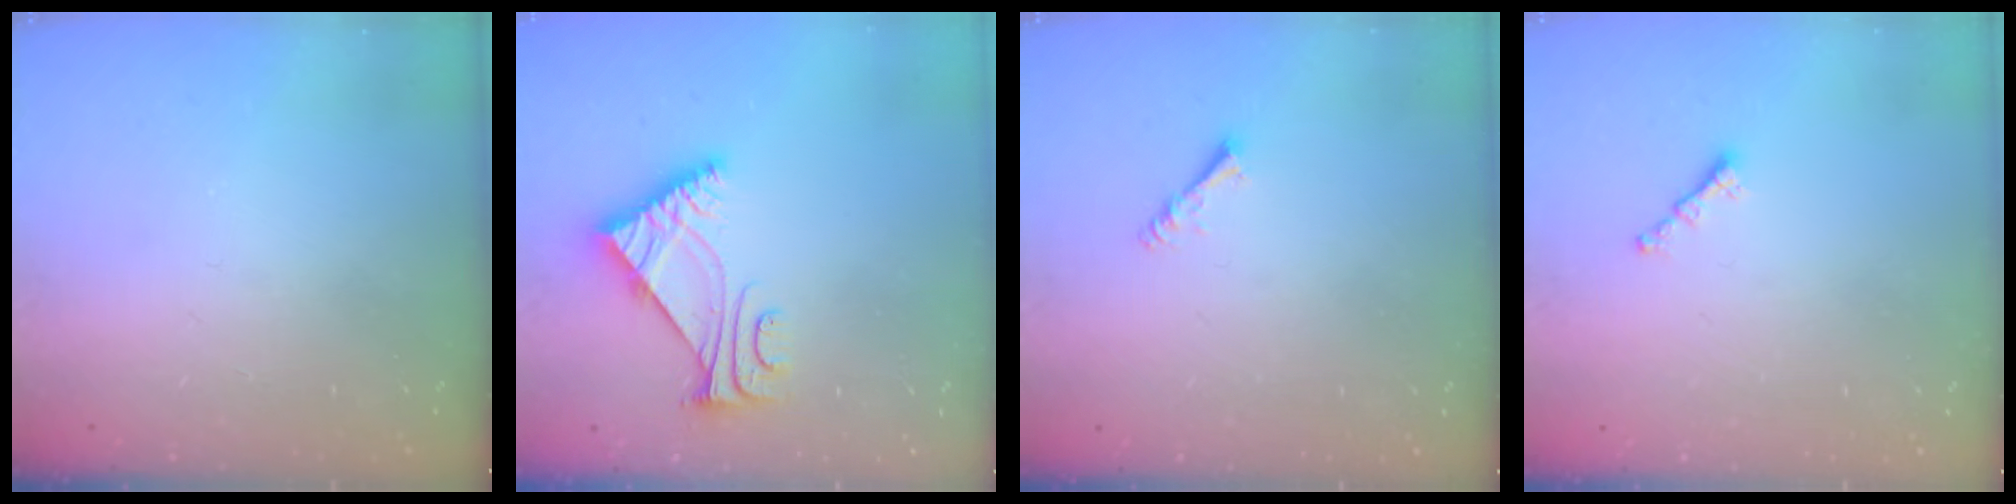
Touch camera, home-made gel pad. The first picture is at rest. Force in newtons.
{"total": 6.6, "press": 6.6, "slide": 1.0}
{"total": 1.4, "press": 1.3, "slide": 0.3}
{"total": 0.8, "press": 0.7, "slide": 0.4}